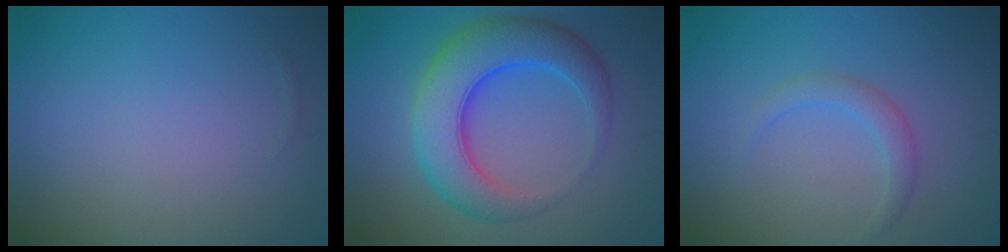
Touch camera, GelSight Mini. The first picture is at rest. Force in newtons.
{"total": 8.1, "press": 8.1, "slide": 0.2}
{"total": 1.8, "press": 1.8, "slide": 0.2}